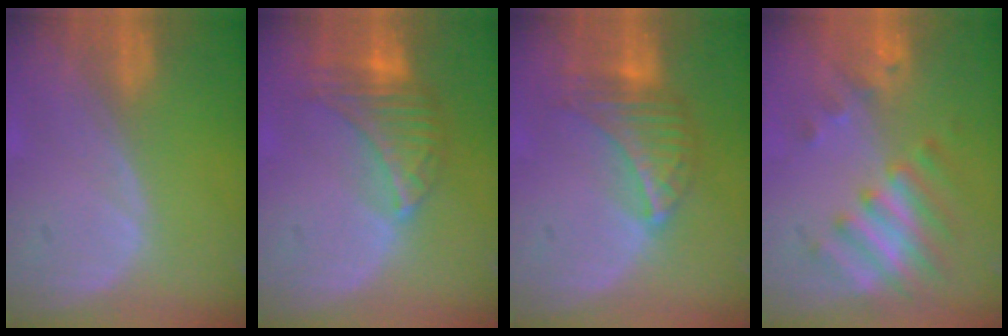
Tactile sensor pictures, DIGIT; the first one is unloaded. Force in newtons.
{"total": 7.9, "press": 7.1, "slide": 3.4}
{"total": 6.8, "press": 6.7, "slide": 1.5}
{"total": 8.1, "press": 7.1, "slide": 4.0}